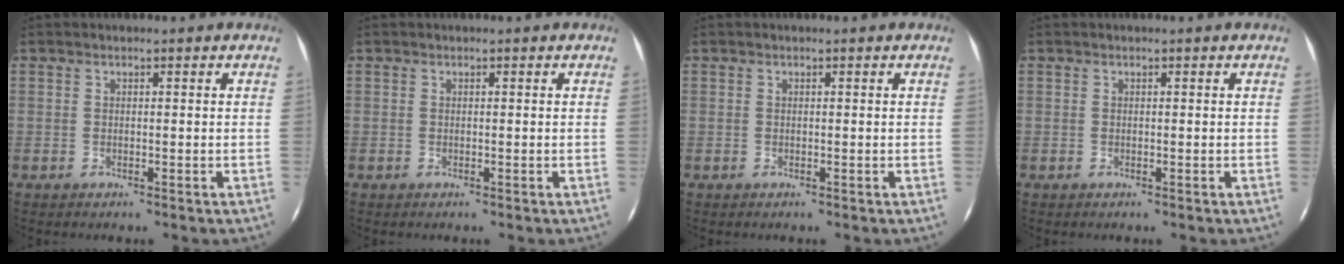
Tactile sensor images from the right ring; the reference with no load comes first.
{"total": 0.0}
{"total": 0.0}
{"total": 0.0}